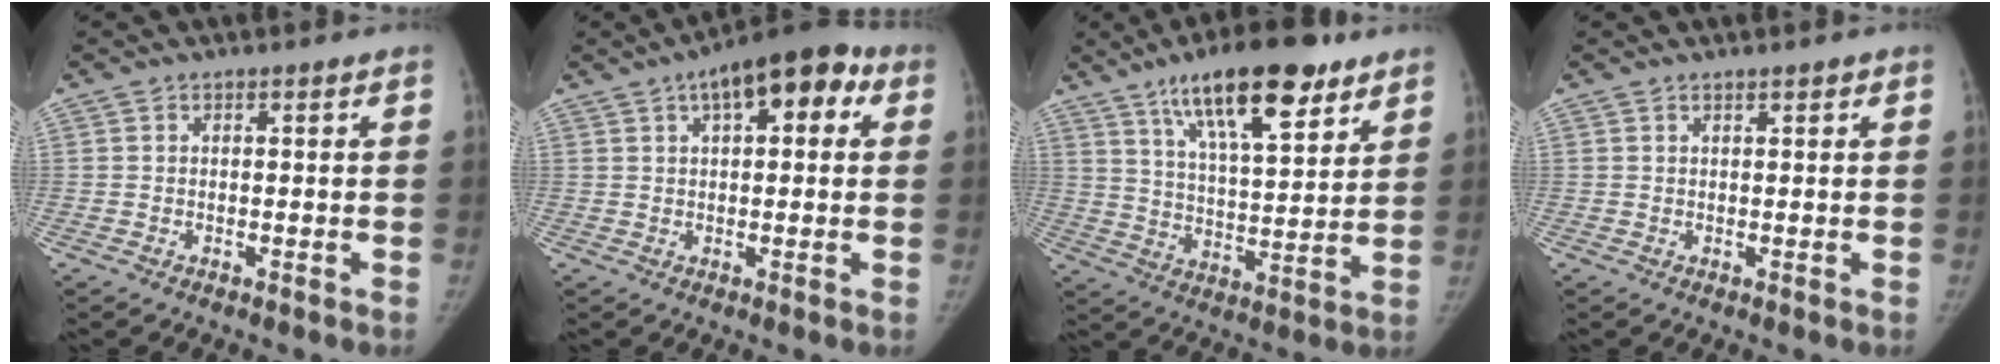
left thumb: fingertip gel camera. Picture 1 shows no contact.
{"total": 12.2, "force": [5.0, 5.6, 9.6], "torque": [-0.106, 0.022, 0.063]}
{"total": 18.6, "force": [11.2, 6.1, 13.5], "torque": [-0.187, -0.043, 0.188]}
{"total": 1.0, "force": [0.7, 0.3, 0.6], "torque": [-0.008, -0.003, 0.011]}